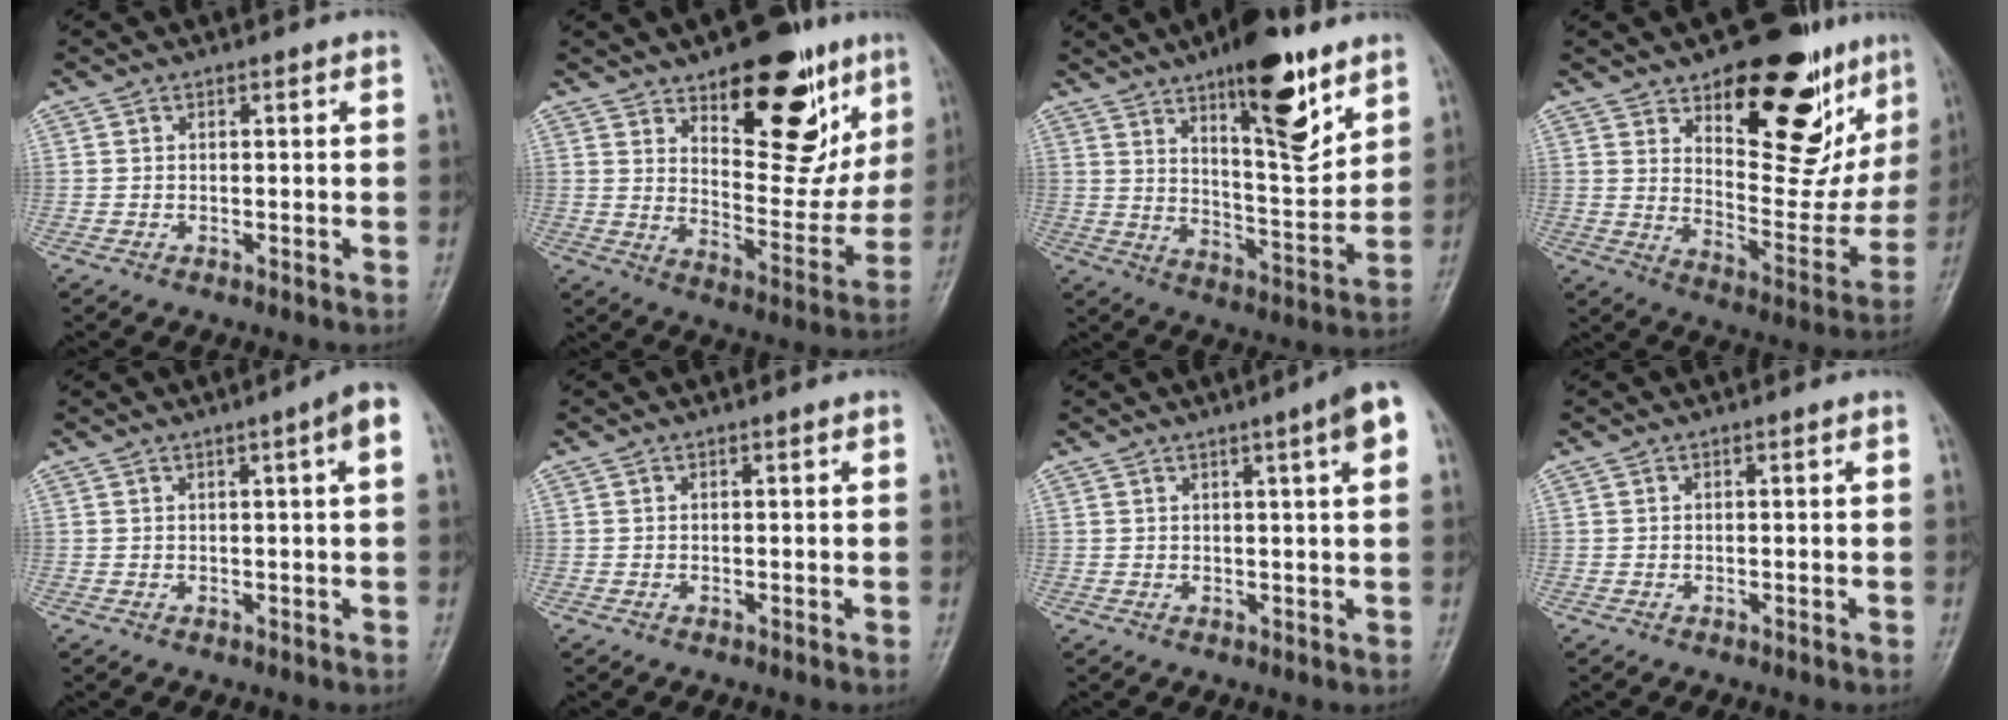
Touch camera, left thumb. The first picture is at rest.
{"total": 21.3, "force": [11.4, 9.8, 15.1], "torque": [-0.151, -0.062, 0.175]}
{"total": 16.5, "force": [9.8, 5.2, 12.2], "torque": [-0.153, -0.060, 0.157]}
{"total": 24.9, "force": [13.9, 11.4, 17.3], "torque": [-0.181, -0.065, 0.206]}
{"total": 4.2, "force": [1.3, -0.1, 4.0], "torque": [-0.054, 0.002, 0.017]}
{"total": 0.0}
{"total": 6.0, "force": [2.5, 0.1, 5.5], "torque": [-0.075, 0.000, 0.032]}
{"total": 0.0}